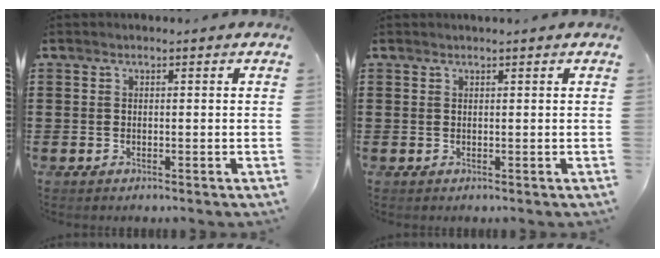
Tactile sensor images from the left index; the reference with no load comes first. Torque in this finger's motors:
{"motor_torque": [0.13, 0.18, 0.02, 0.01]}